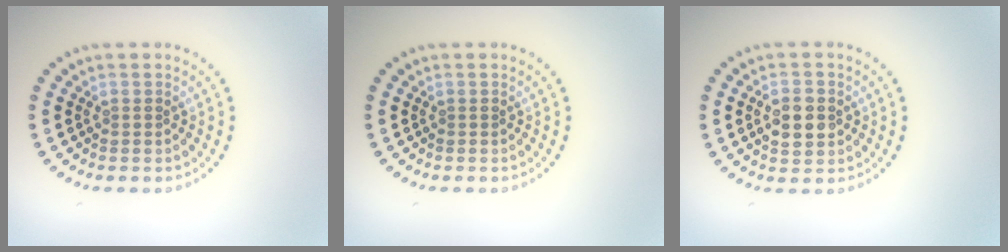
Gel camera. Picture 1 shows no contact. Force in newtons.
{"total": 0.0}
{"total": 2.9, "press": 2.9, "slide": 0.2}